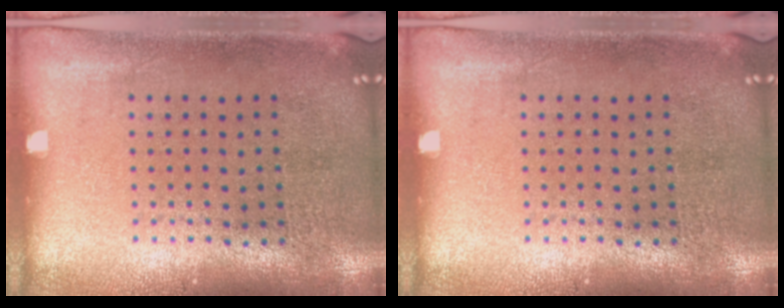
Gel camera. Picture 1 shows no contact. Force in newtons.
{"total": 0.0}